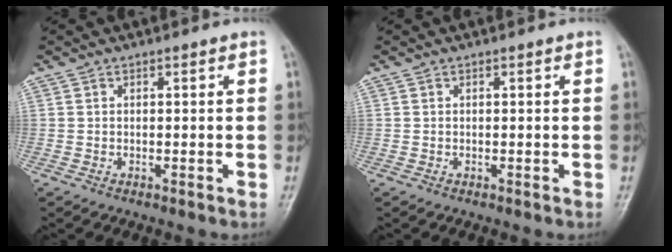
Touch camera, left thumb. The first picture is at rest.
{"total": 0.0}